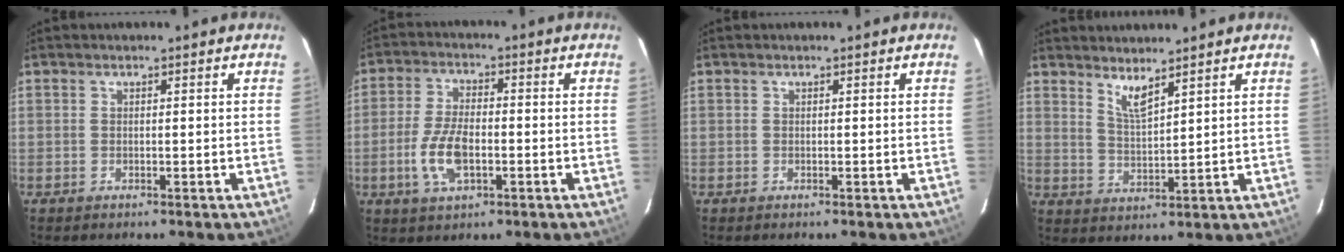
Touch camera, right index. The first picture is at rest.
{"total": 8.5, "force": [-2.4, 3.9, 7.1], "torque": [-0.151, -0.001, -0.044]}
{"total": 0.0}
{"total": 4.4, "force": [3.5, 0.4, 2.6], "torque": [-0.049, -0.008, 0.066]}